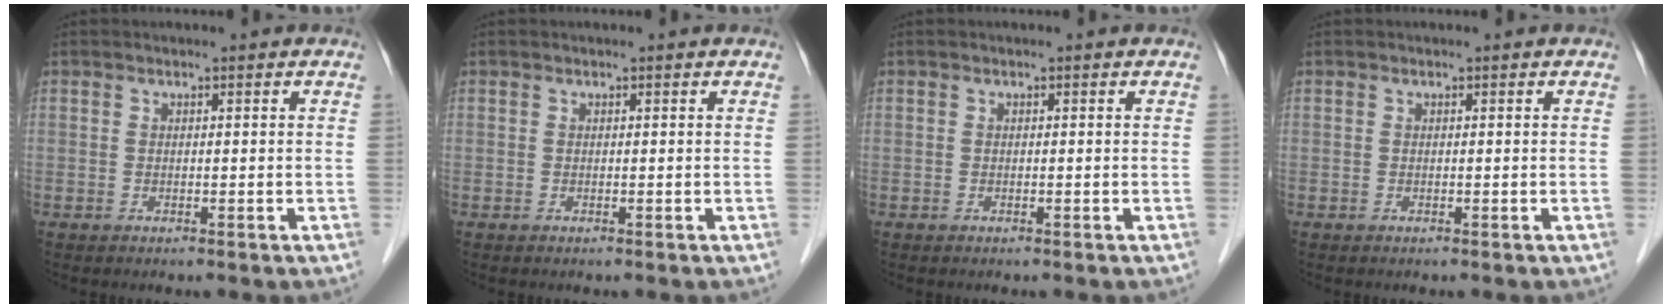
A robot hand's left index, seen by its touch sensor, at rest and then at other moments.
{"total": 0.0}
{"total": 0.0}
{"total": 0.0}